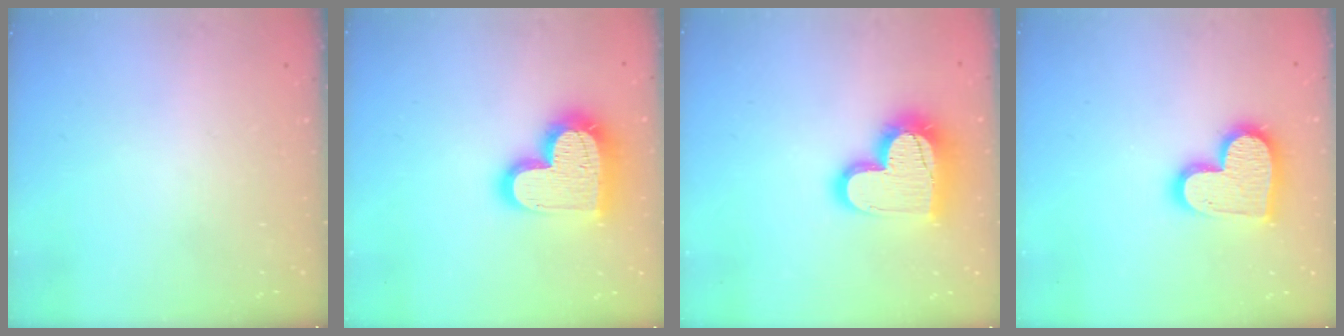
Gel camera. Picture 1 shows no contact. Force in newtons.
{"total": 20.0, "press": 19.9, "slide": 1.4}
{"total": 20.1, "press": 20.0, "slide": 1.4}
{"total": 15.9, "press": 15.8, "slide": 1.5}